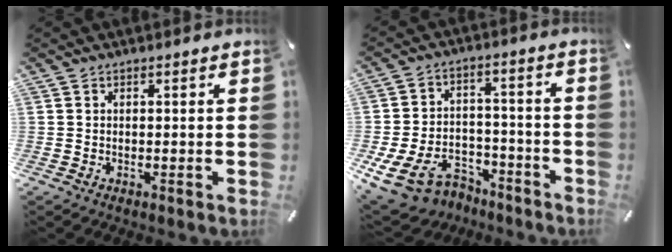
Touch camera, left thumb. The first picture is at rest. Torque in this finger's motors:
{"motor_torque": [0.53, 2.85, 0.48, 0.13, 0.29]}